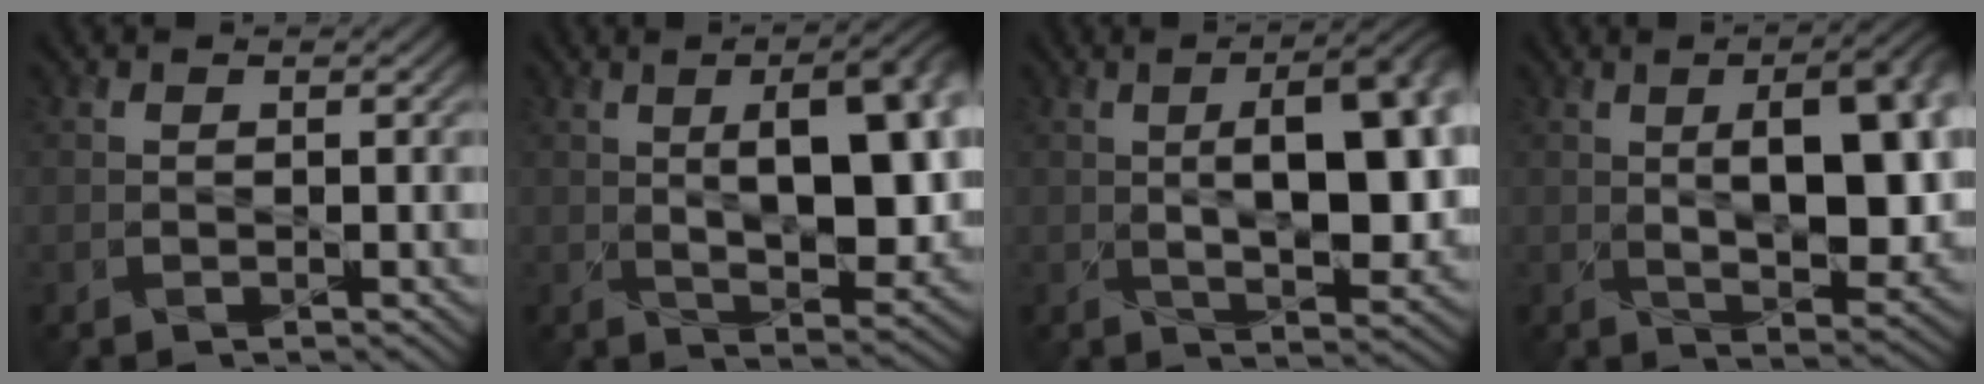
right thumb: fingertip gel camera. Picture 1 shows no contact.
{"total": 14.5, "force": [2.7, 6.2, 12.8], "torque": [-0.160, 0.024, 0.035]}
{"total": 12.7, "force": [1.7, 5.1, 11.5], "torque": [-0.145, 0.020, 0.011]}
{"total": 14.1, "force": [2.2, 6.1, 12.5], "torque": [-0.157, 0.022, 0.026]}